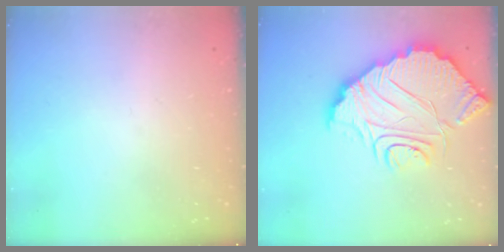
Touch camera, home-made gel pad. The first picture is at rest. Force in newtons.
{"total": 13.9, "press": 13.9, "slide": 1.3}